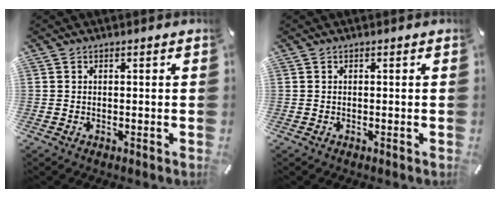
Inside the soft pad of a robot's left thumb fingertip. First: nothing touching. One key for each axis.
{"total": 0.0}